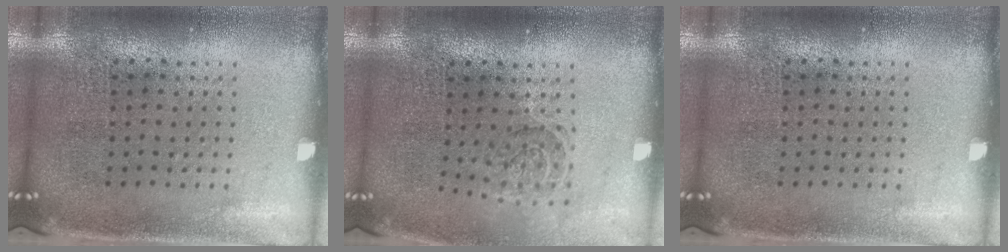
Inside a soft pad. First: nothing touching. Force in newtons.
{"total": 1.4, "press": 1.2, "slide": 0.8}
{"total": 0.0}